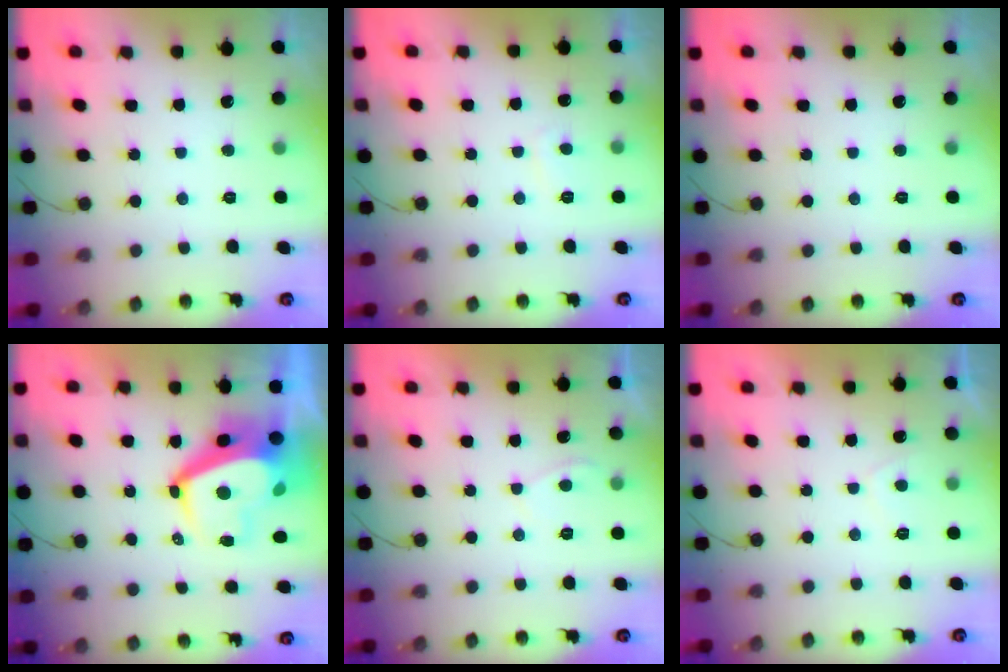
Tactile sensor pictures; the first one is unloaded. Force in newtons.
{"total": 1.2, "press": 1.1, "slide": 0.5}
{"total": 0.0}
{"total": 10.1, "press": 10.0, "slide": 1.4}
{"total": 1.4, "press": 1.2, "slide": 0.6}
{"total": 2.8, "press": 2.7, "slide": 0.8}